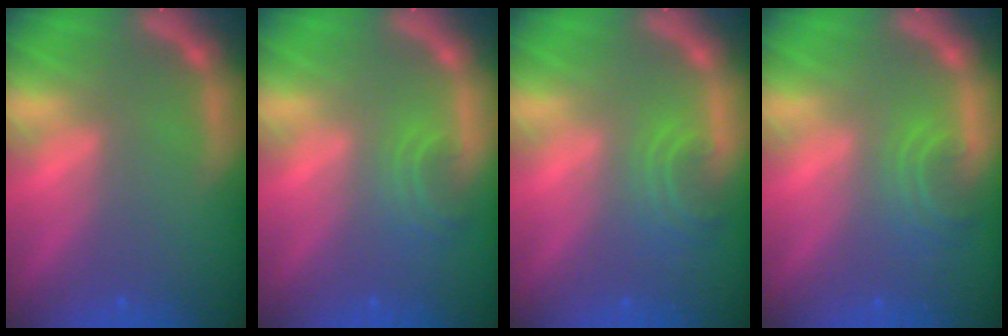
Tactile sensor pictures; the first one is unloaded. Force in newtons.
{"total": 2.4}
{"total": 2.9}
{"total": 2.9}